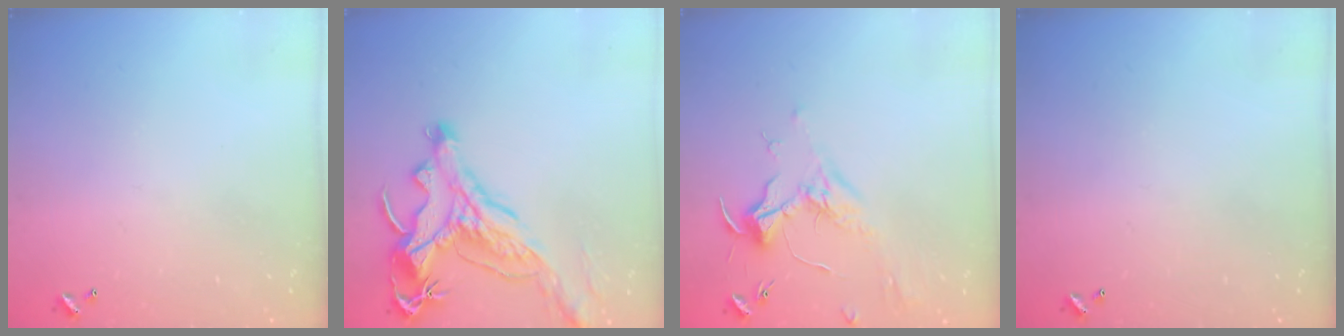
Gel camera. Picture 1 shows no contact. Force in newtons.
{"total": 5.1, "press": 4.8, "slide": 1.7}
{"total": 2.0, "press": 1.8, "slide": 0.7}
{"total": 0.0}